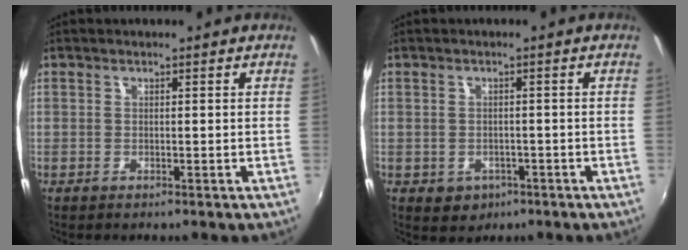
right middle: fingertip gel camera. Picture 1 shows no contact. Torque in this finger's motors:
{"motor_torque": [0.46, -0.36, -0.01, 0.01]}